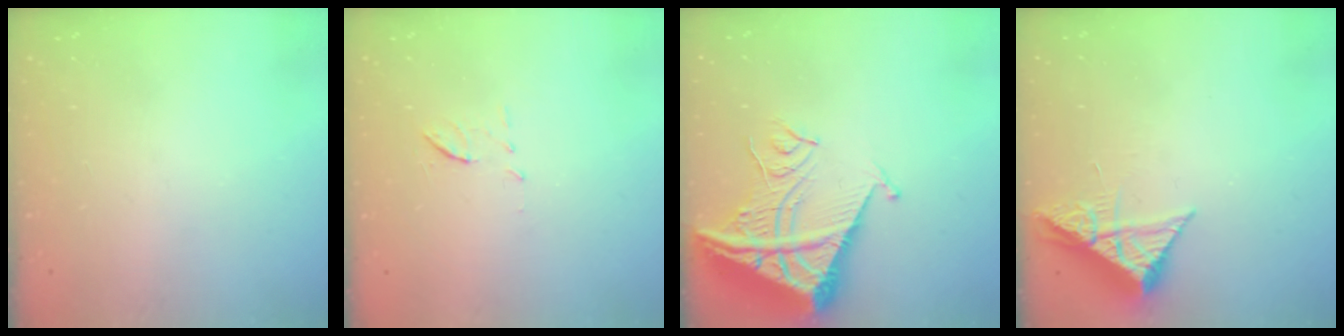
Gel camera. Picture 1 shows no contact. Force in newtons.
{"total": 6.8, "press": 6.6, "slide": 1.8}
{"total": 11.9, "press": 11.8, "slide": 1.2}
{"total": 7.0, "press": 7.0, "slide": 0.3}